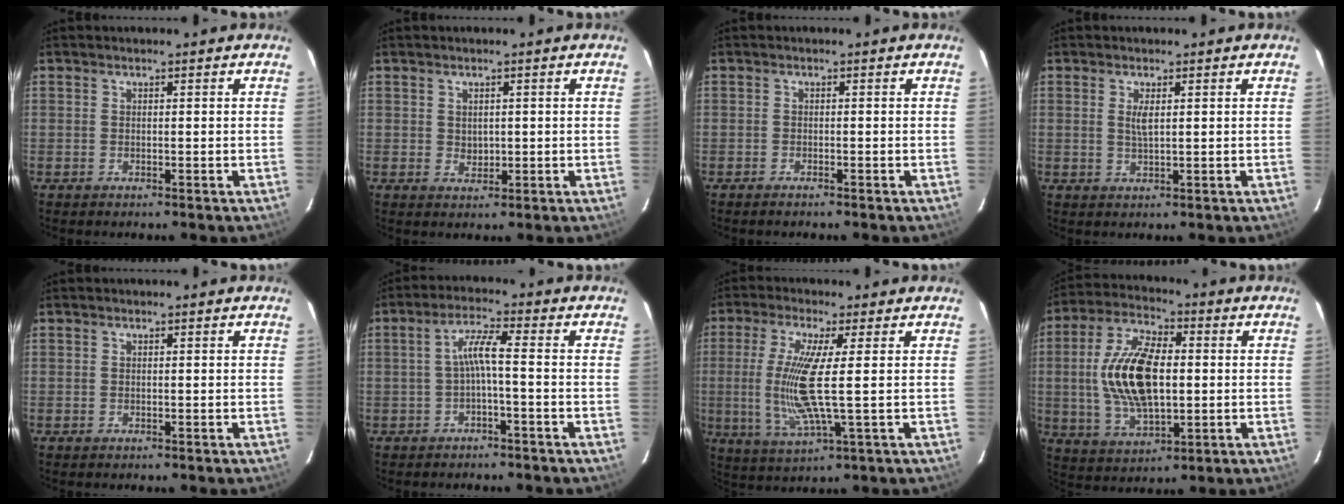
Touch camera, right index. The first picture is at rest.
{"total": 1.9, "force": [0.3, 1.6, 1.0], "torque": [-0.015, 0.002, 0.009]}
{"total": 1.1, "force": [-1.0, 0.1, 0.4], "torque": [-0.012, -0.001, -0.021]}
{"total": 2.1, "force": [0.7, 0.5, 2.0], "torque": [-0.037, -0.002, 0.012]}
{"total": 0.0}
{"total": 4.2, "force": [-1.3, -0.1, 4.0], "torque": [-0.084, 0.009, -0.023]}
{"total": 11.5, "force": [0.4, 0.8, 11.5], "torque": [-0.232, -0.012, 0.010]}
{"total": 16.1, "force": [0.4, 7.8, 14.0], "torque": [-0.281, 0.007, 0.010]}